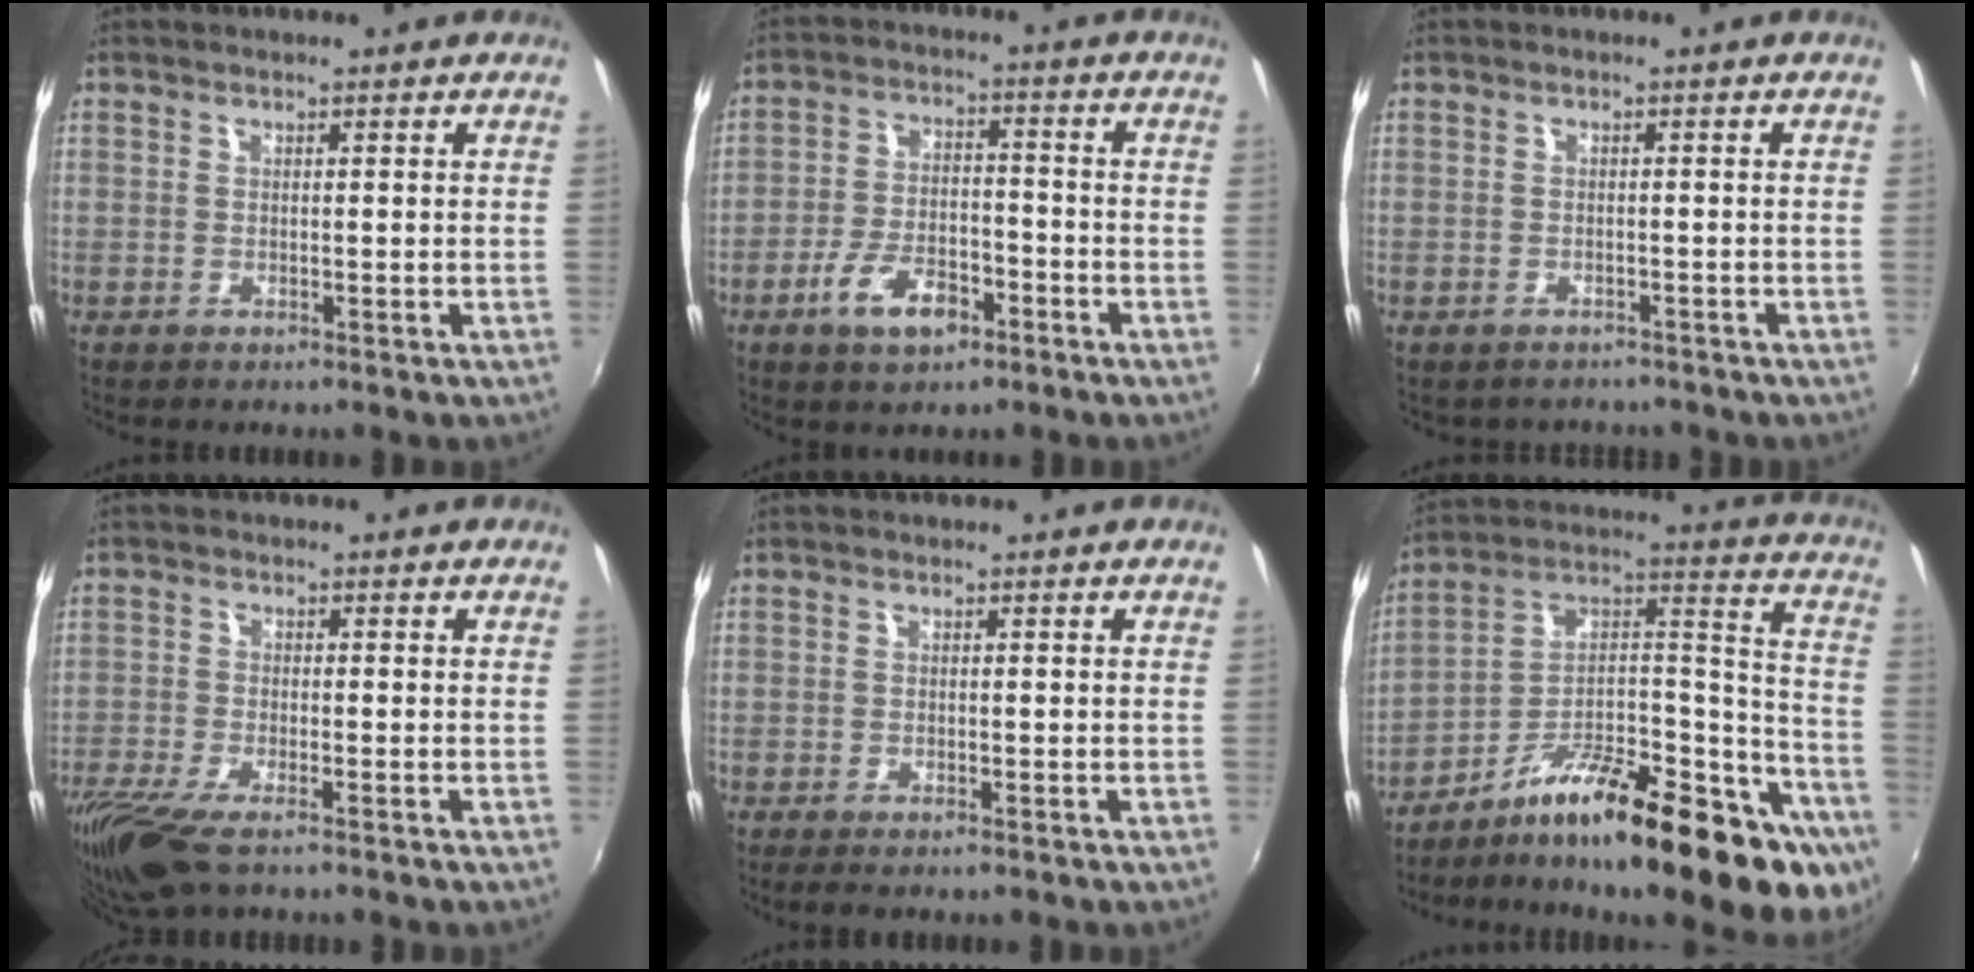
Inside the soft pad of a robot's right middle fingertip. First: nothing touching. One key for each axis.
{"total": 8.8, "fx": -5.0, "fy": 4.2, "fz": 5.8, "tx": -0.124, "ty": 0.000, "tz": -0.086}
{"total": 3.5, "fx": -3.1, "fy": 1.7, "fz": 0.5, "tx": -0.018, "ty": -0.013, "tz": -0.042}
{"total": 10.2, "fx": -7.4, "fy": 2.8, "fz": 6.4, "tx": -0.154, "ty": -0.041, "tz": -0.141}
{"total": 2.0, "fx": -1.6, "fy": 0.6, "fz": 1.0, "tx": -0.021, "ty": -0.011, "tz": -0.028}
{"total": 27.4, "fx": -17.5, "fy": 7.6, "fz": 19.8, "tx": -0.235, "ty": 0.020, "tz": -0.271}